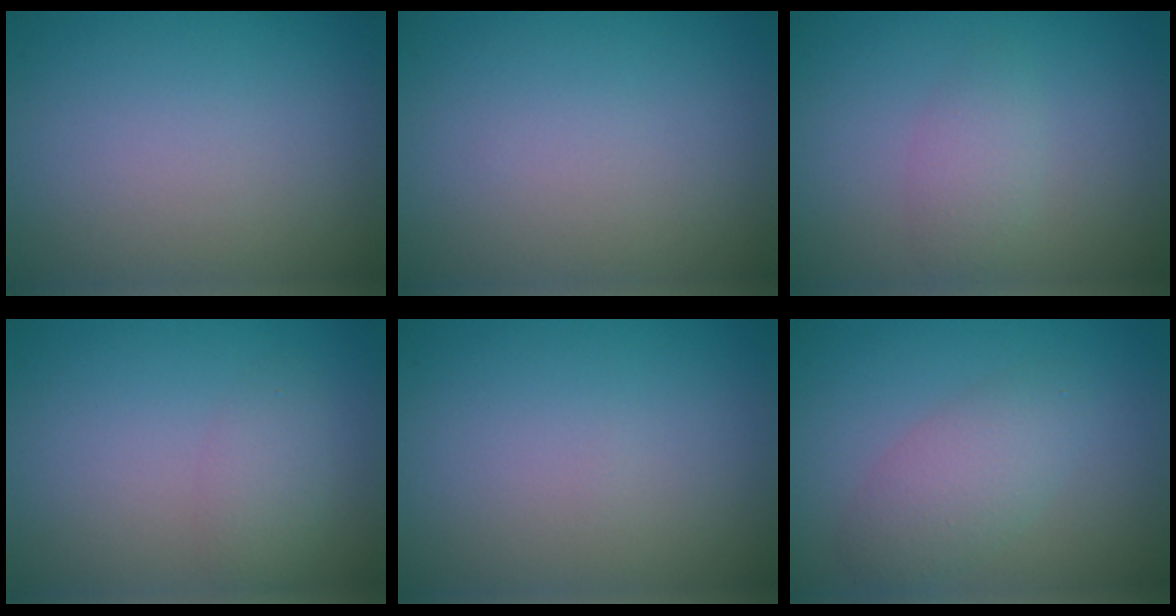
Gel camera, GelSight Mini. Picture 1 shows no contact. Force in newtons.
{"total": 0.0}
{"total": 1.8, "press": 1.8, "slide": 0.1}
{"total": 1.8, "press": 1.8, "slide": 0.1}
{"total": 0.0}
{"total": 3.2, "press": 3.2, "slide": 0.1}